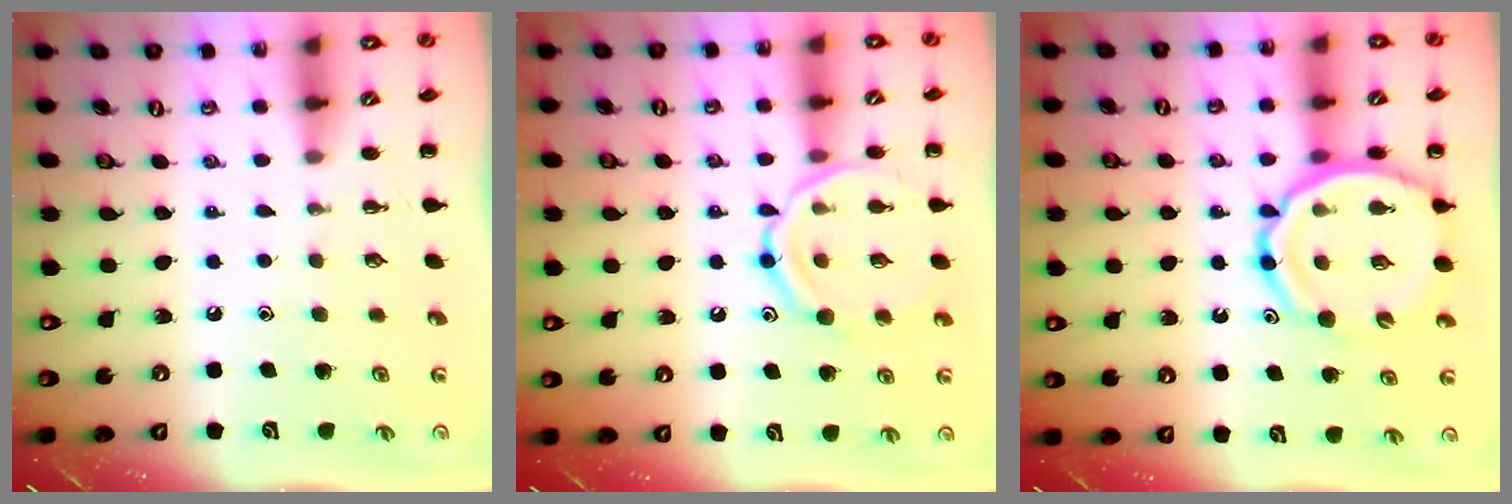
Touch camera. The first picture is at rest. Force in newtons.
{"total": 13.1, "press": 13.0, "slide": 1.1}
{"total": 14.4, "press": 14.0, "slide": 3.5}